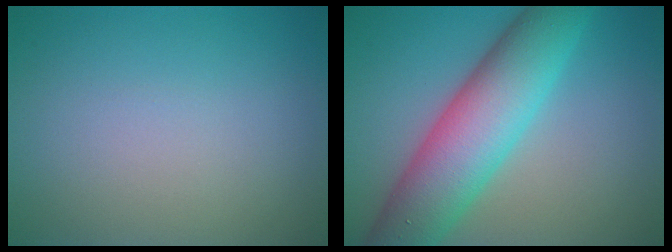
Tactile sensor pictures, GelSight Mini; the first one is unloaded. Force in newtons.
{"total": 9.4, "press": 9.4, "slide": 0.1}